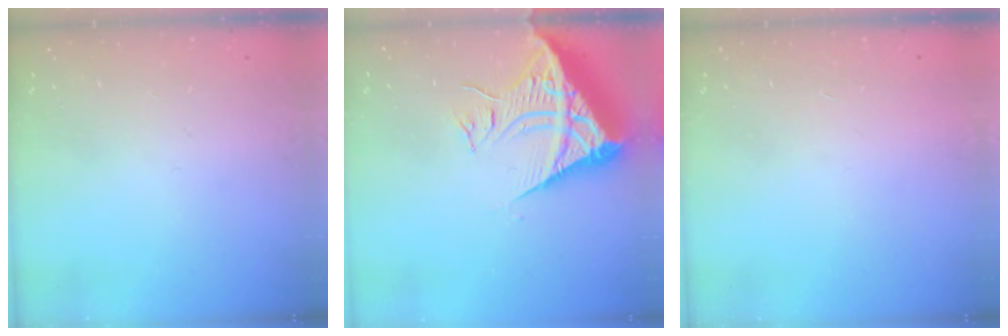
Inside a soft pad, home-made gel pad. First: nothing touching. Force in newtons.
{"total": 10.3, "press": 10.3, "slide": 1.2}
{"total": 1.6, "press": 1.6, "slide": 0.1}